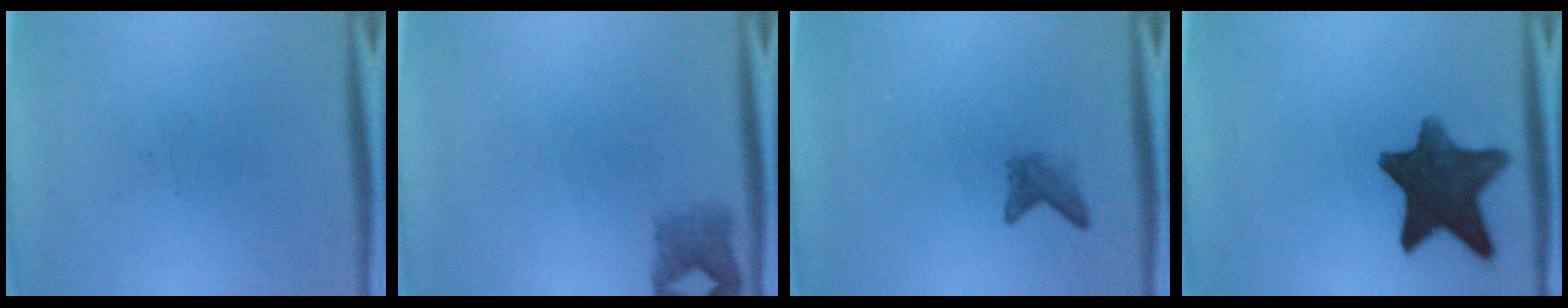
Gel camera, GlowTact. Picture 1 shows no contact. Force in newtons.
{"total": 2.3}
{"total": 1.7}
{"total": 12.5}